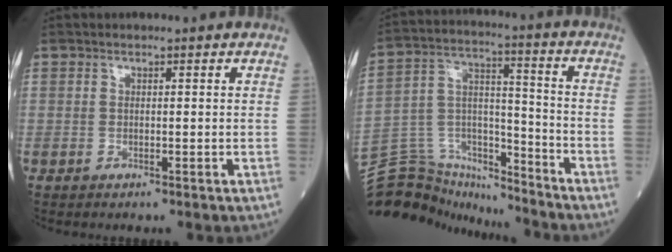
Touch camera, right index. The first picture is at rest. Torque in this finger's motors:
{"motor_torque": [-0.61, -1.18, -0.35, -0.21]}